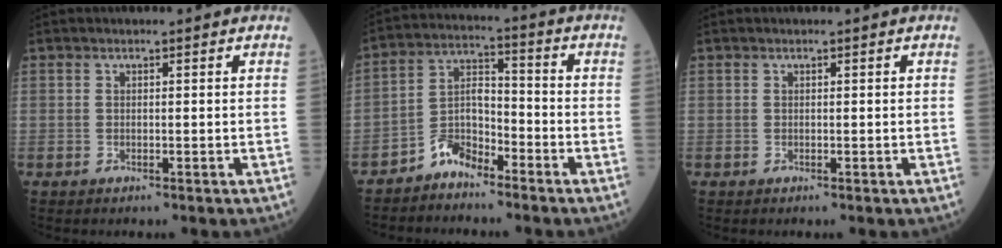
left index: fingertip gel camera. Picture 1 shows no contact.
{"total": 5.9, "force": [-4.7, 2.5, 2.5], "torque": [-0.043, 0.012, -0.097]}
{"total": 0.0}